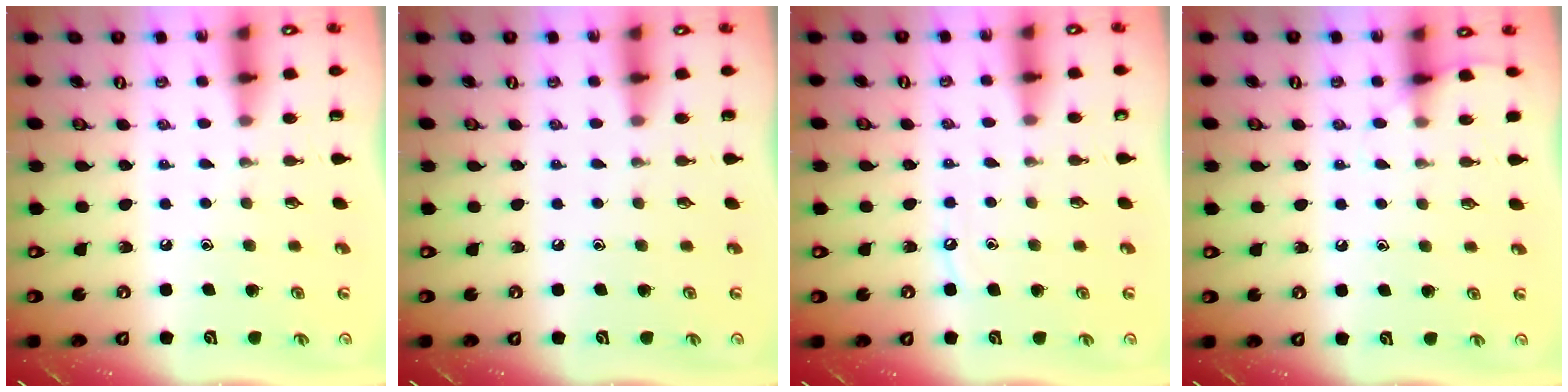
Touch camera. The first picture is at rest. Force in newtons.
{"total": 0.0}
{"total": 4.3, "press": 4.2, "slide": 0.6}
{"total": 5.6, "press": 5.5, "slide": 0.6}